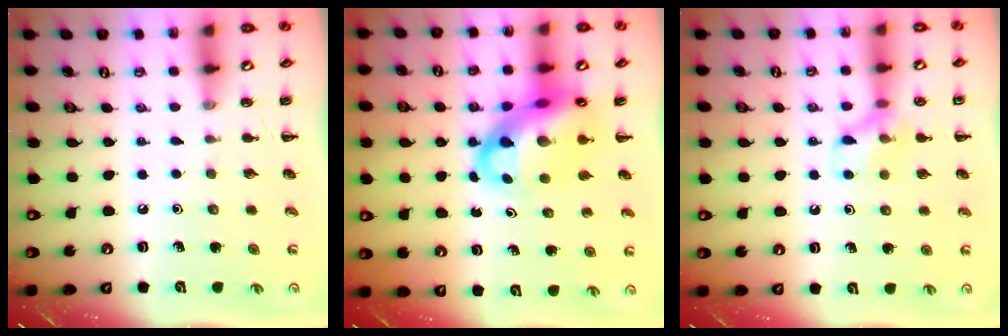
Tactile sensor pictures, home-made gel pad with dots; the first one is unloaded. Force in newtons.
{"total": 14.5, "press": 14.0, "slide": 3.5}
{"total": 9.6, "press": 9.5, "slide": 1.2}